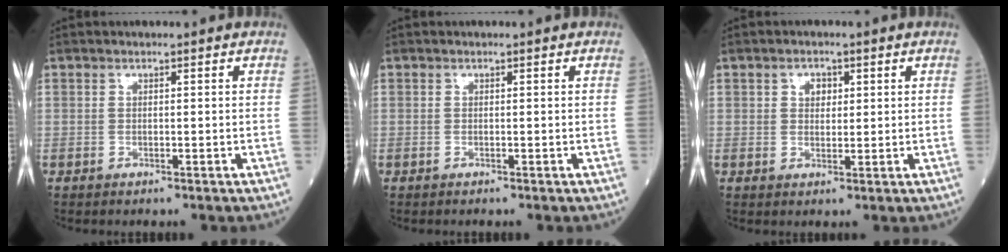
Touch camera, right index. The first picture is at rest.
{"total": 0.0}
{"total": 2.4, "force": [0.8, 1.7, 1.4], "torque": [-0.020, 0.004, 0.012]}